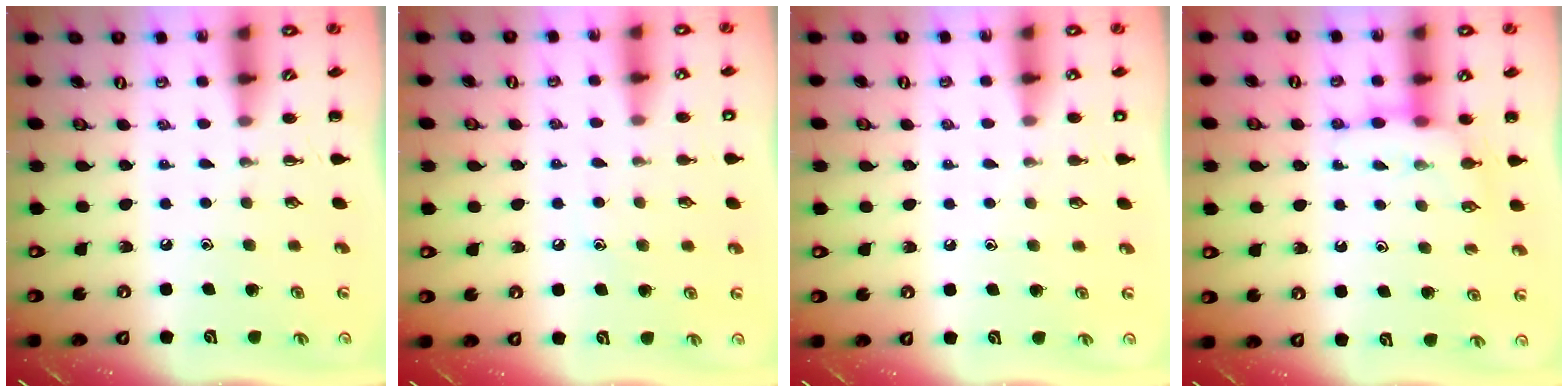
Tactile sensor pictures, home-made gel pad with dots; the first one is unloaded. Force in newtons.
{"total": 7.2, "press": 7.0, "slide": 1.8}
{"total": 1.1, "press": 1.1, "slide": 0.2}
{"total": 8.0, "press": 8.0, "slide": 0.7}